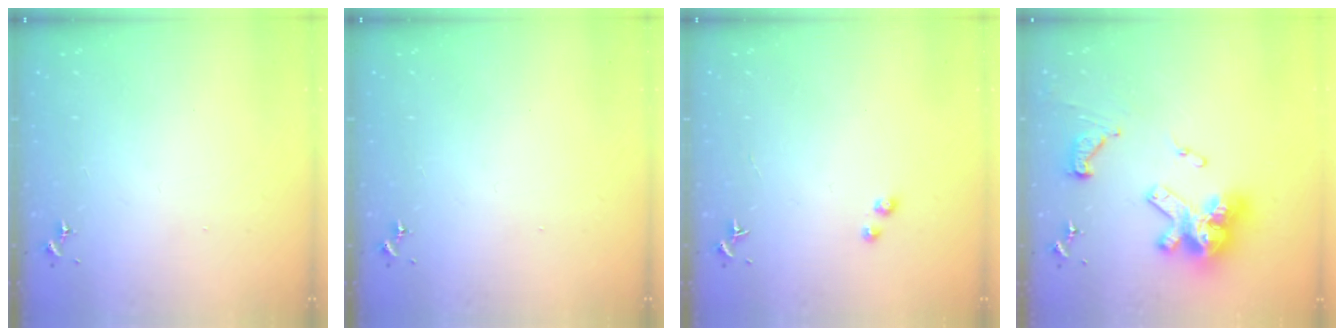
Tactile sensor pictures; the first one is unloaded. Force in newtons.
{"total": 0.0}
{"total": 1.7, "press": 1.6, "slide": 0.1}
{"total": 20.1, "press": 20.0, "slide": 1.8}